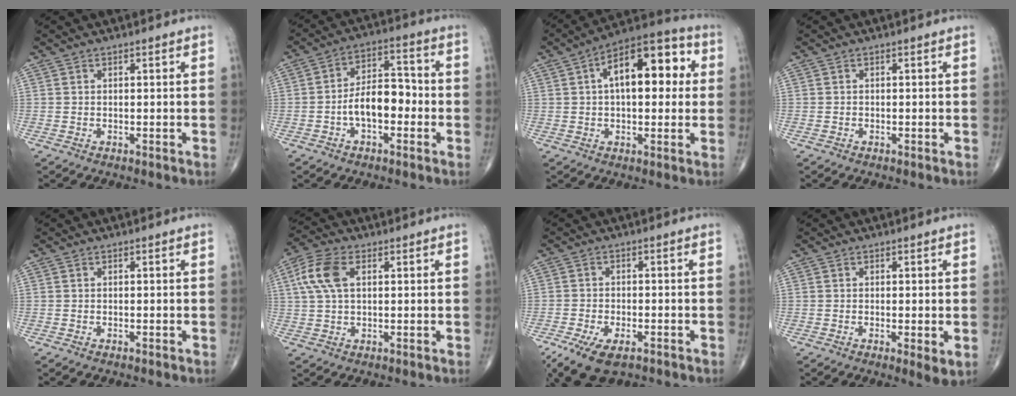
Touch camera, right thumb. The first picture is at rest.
{"total": 9.4, "force": [-2.4, 5.2, 7.5], "torque": [-0.110, 0.037, -0.049]}
{"total": 15.6, "force": [3.3, 7.8, 13.1], "torque": [-0.167, 0.031, 0.041]}
{"total": 0.0}
{"total": 0.0}
{"total": 7.9, "force": [2.1, 4.3, 6.3], "torque": [-0.146, 0.016, 0.039]}
{"total": 10.0, "force": [-5.9, 4.8, 6.5], "torque": [-0.124, 0.005, -0.096]}
{"total": 3.2, "force": [-0.6, 0.7, 3.0], "torque": [-0.054, -0.014, -0.012]}